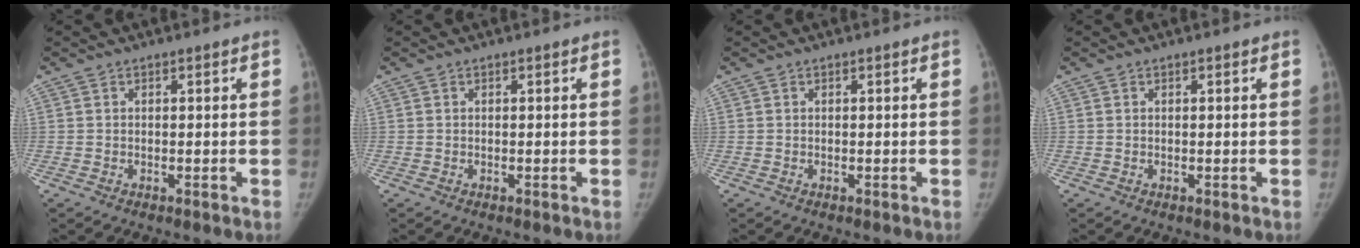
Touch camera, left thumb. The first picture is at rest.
{"total": 0.0}
{"total": 0.0}
{"total": 0.0}